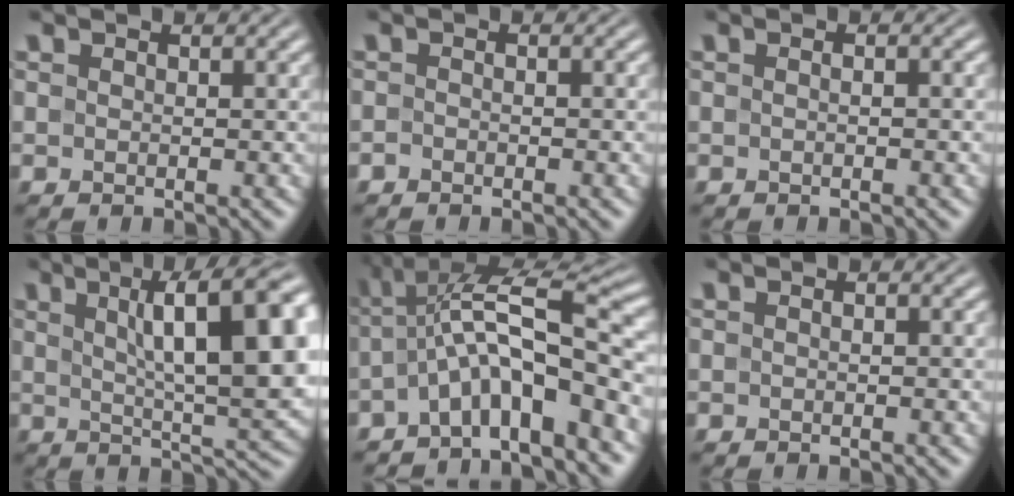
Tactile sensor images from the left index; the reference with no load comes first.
{"total": 0.6, "force": [-0.5, 0.2, 0.3], "torque": [-0.006, -0.005, -0.012]}
{"total": 1.5, "force": [0.6, 0.8, 1.2], "torque": [-0.014, 0.011, -0.010]}
{"total": 13.5, "force": [3.6, 4.1, 12.3], "torque": [-0.155, 0.006, 0.055]}
{"total": 9.5, "force": [-2.5, 2.8, 8.7], "torque": [-0.143, 0.020, -0.058]}
{"total": 0.6, "force": [0.2, 0.2, 0.5], "torque": [-0.004, -0.002, -0.005]}